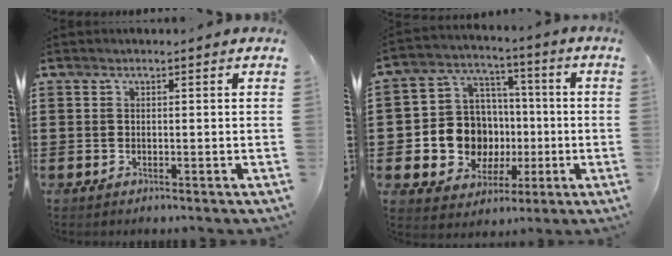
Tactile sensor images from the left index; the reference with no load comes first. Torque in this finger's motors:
{"motor_torque": [1.17, -0.07, 0.92, 0.12]}